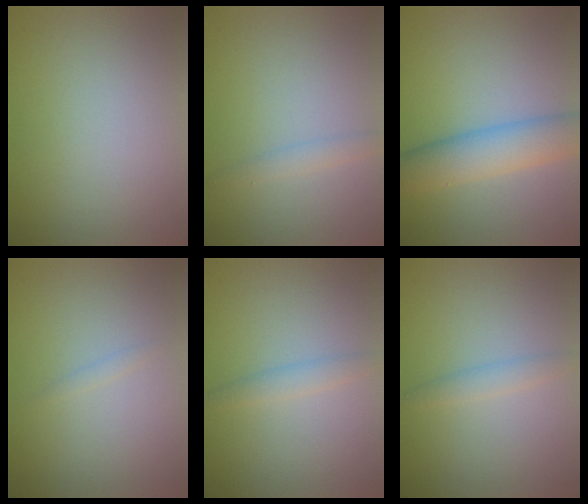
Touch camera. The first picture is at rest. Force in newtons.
{"total": 1.4, "press": 1.4, "slide": 0.0}
{"total": 5.8, "press": 5.8, "slide": 0.2}
{"total": 0.5, "press": 0.5, "slide": 0.0}
{"total": 1.5, "press": 1.5, "slide": 0.0}
{"total": 1.5, "press": 1.5, "slide": 0.0}